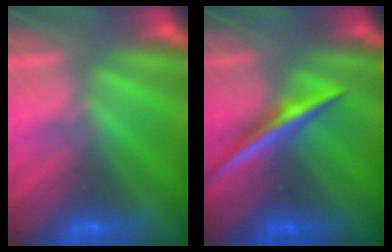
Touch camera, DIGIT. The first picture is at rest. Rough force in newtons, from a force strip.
{"total": 1.9}